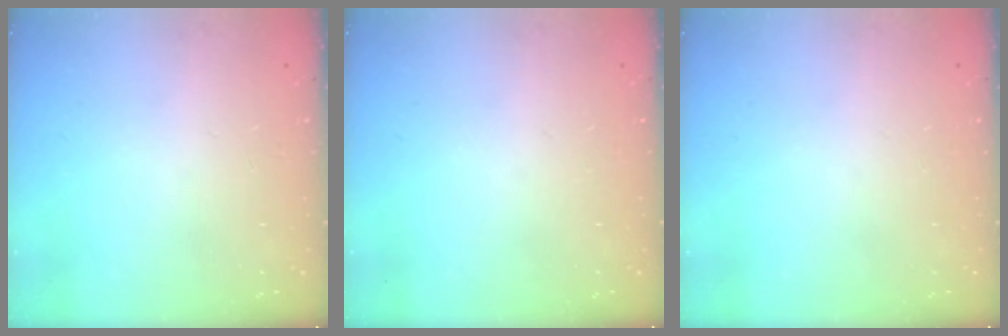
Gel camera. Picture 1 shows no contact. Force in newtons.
{"total": 0.0}
{"total": 0.0}